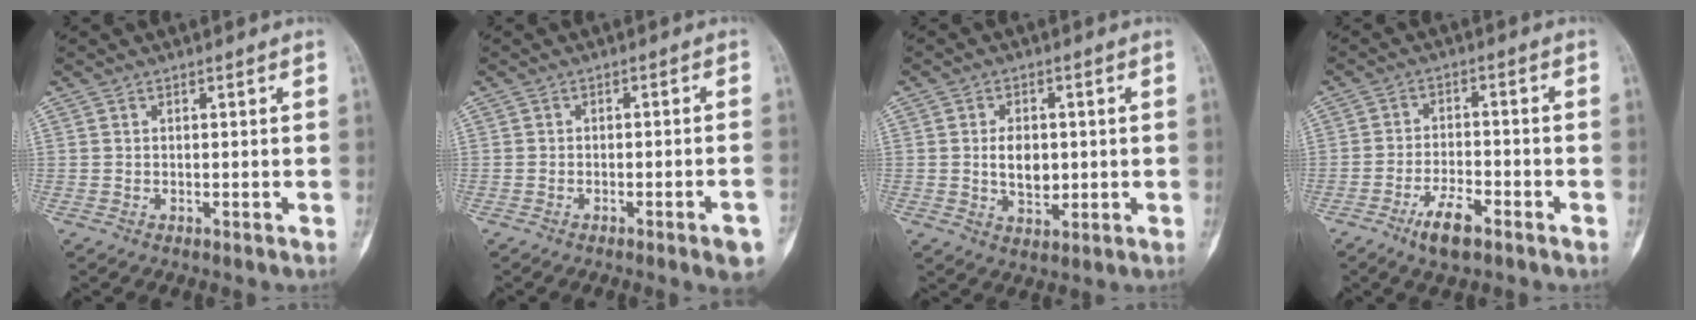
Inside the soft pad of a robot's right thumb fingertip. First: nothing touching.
{"total": 4.8, "force": [-2.6, 0.6, 4.0], "torque": [-0.050, 0.013, -0.032]}
{"total": 6.1, "force": [0.1, 4.1, 4.4], "torque": [-0.058, -0.004, 0.007]}
{"total": 6.5, "force": [-4.1, 2.0, 4.7], "torque": [-0.088, 0.016, -0.071]}